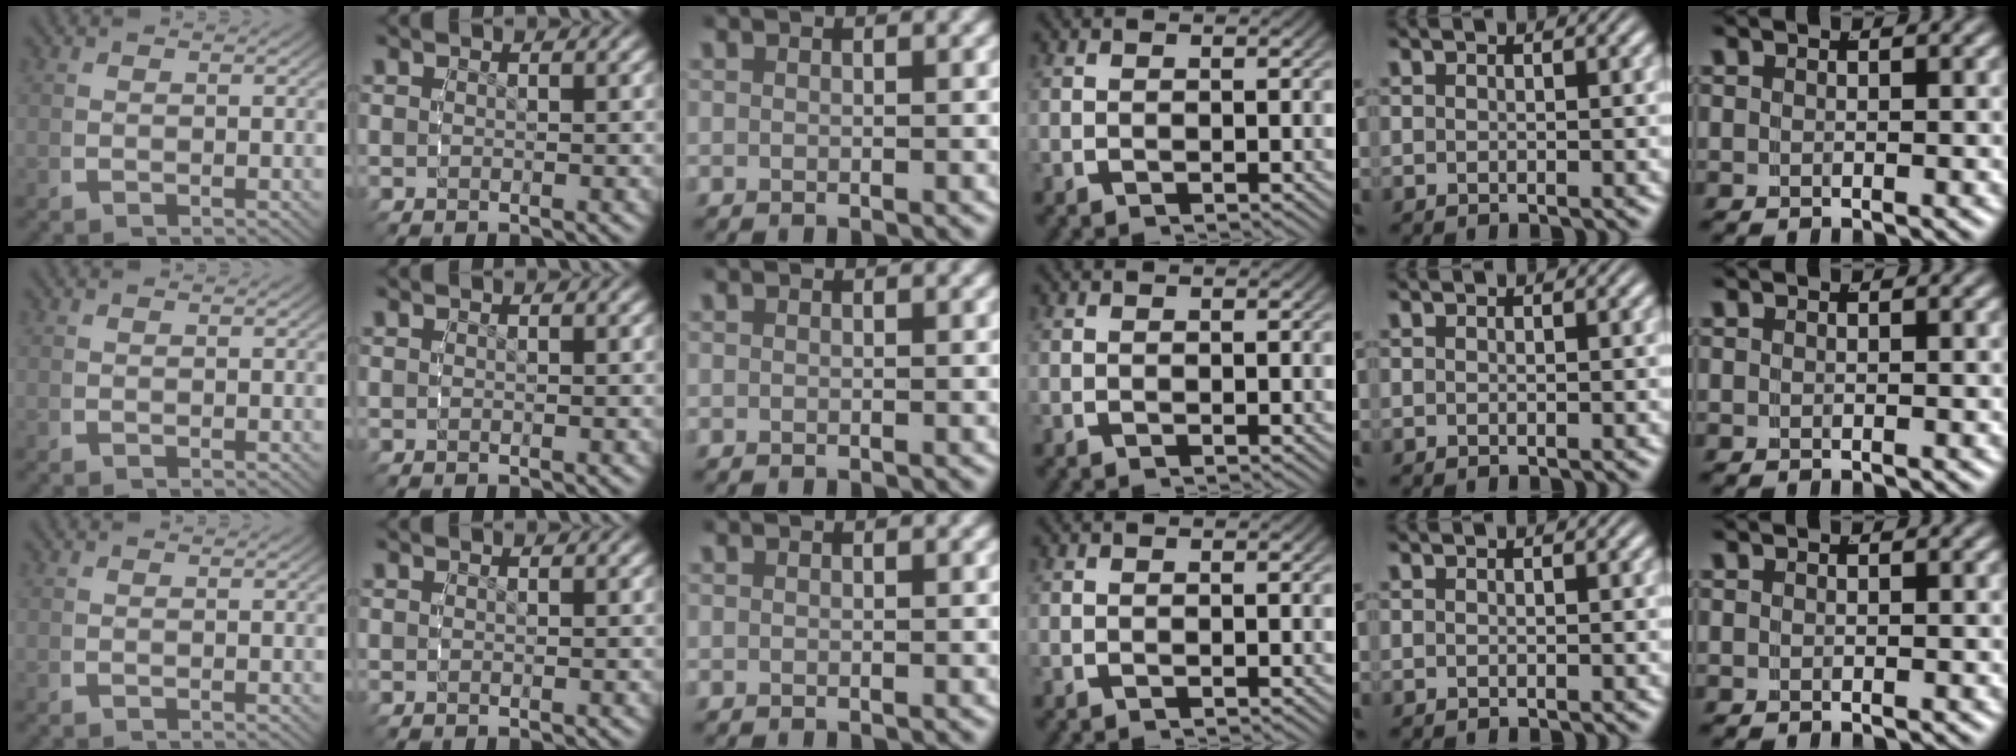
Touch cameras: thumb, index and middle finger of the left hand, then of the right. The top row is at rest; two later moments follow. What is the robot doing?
{"motion": "reach", "object": "pen bag"}